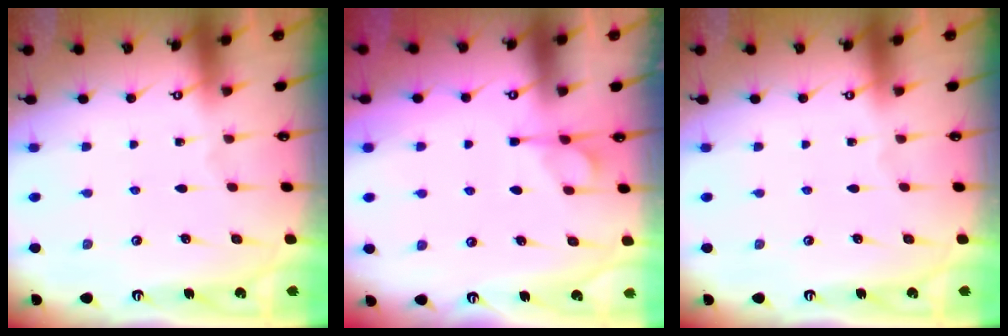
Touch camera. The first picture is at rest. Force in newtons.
{"total": 1.1, "press": 0.1, "slide": 1.1}
{"total": 0.0}